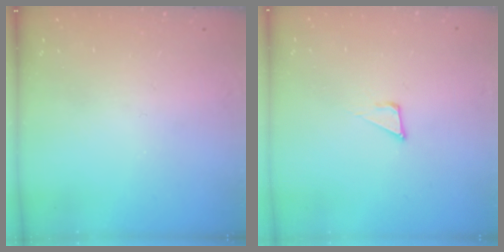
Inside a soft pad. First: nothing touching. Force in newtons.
{"total": 4.3, "press": 4.3, "slide": 0.1}